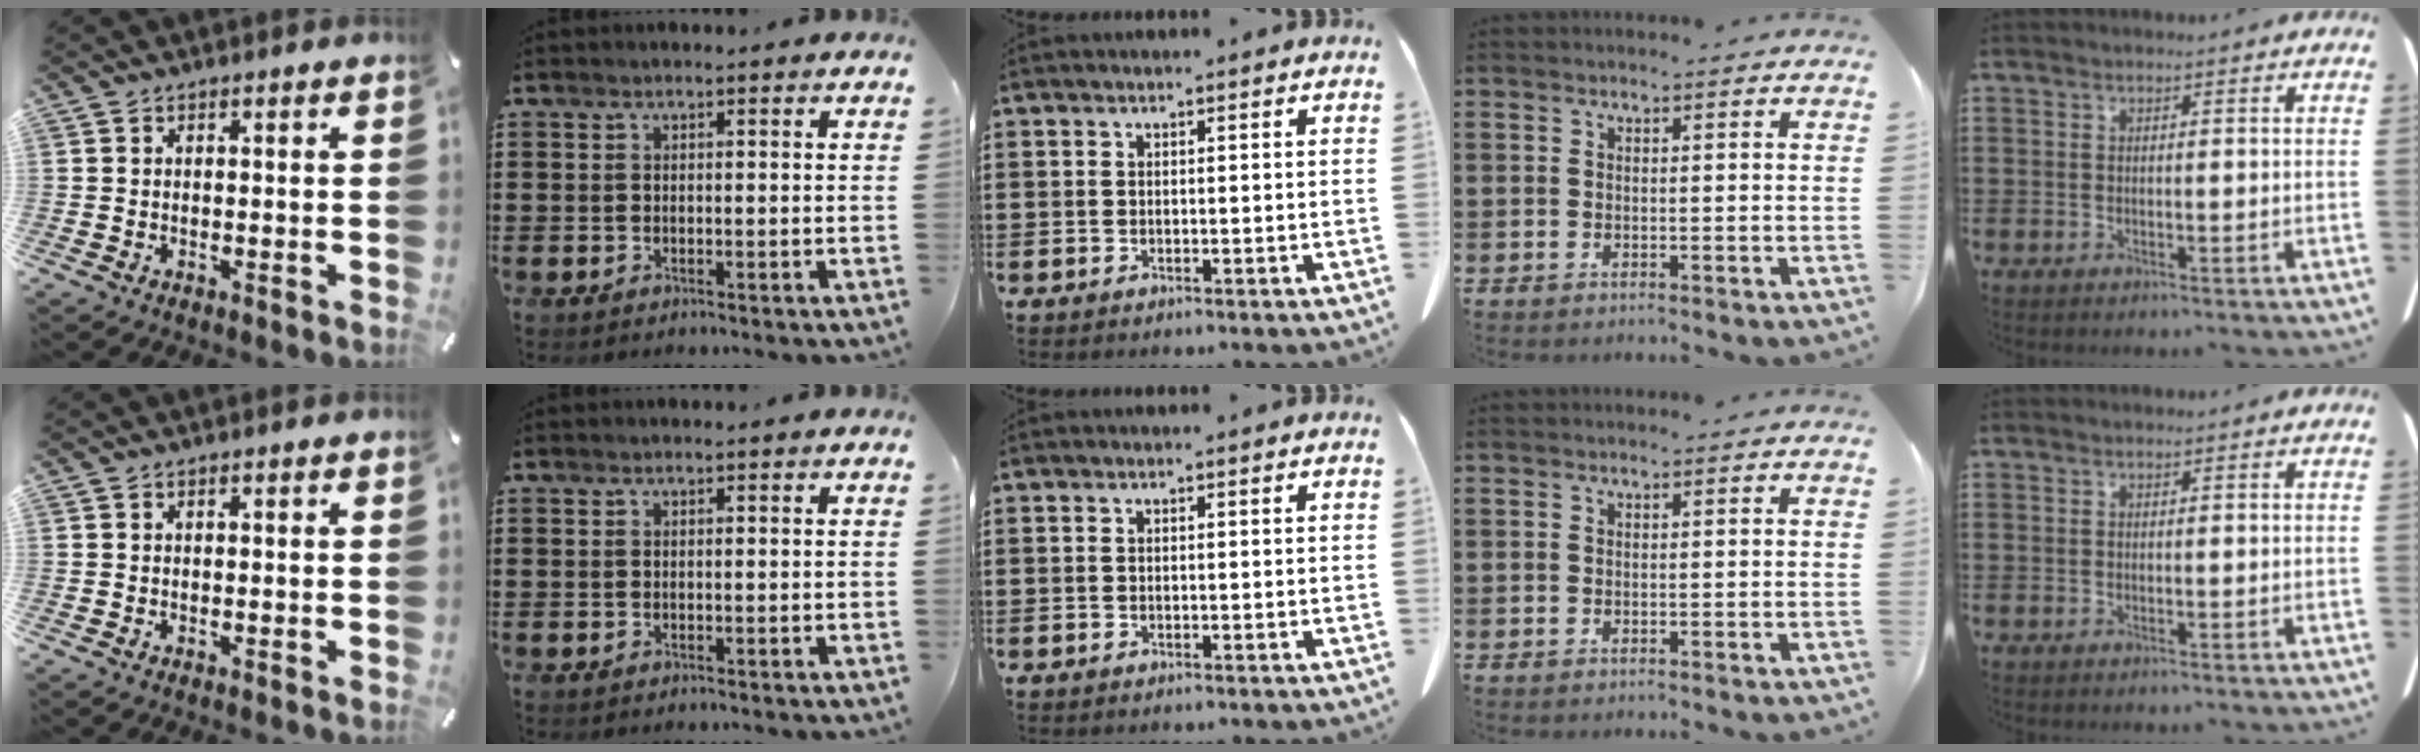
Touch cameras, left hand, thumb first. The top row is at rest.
{}